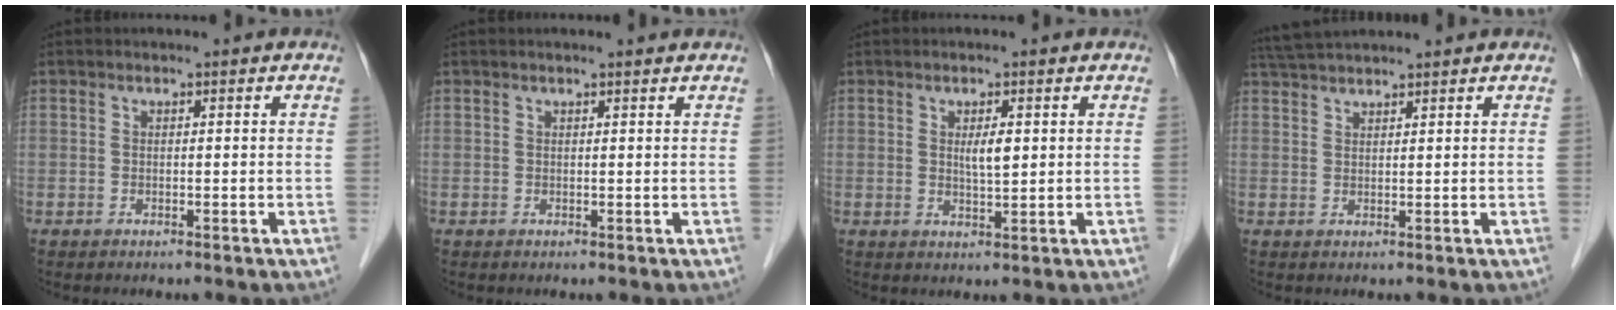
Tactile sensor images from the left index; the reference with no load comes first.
{"total": 1.9, "force": [1.8, -0.2, 0.6], "torque": [-0.012, 0.006, 0.021]}
{"total": 2.6, "force": [0.8, 0.5, 2.5], "torque": [-0.046, -0.002, 0.014]}
{"total": 5.8, "force": [5.4, -0.3, 2.0], "torque": [-0.038, 0.037, 0.096]}